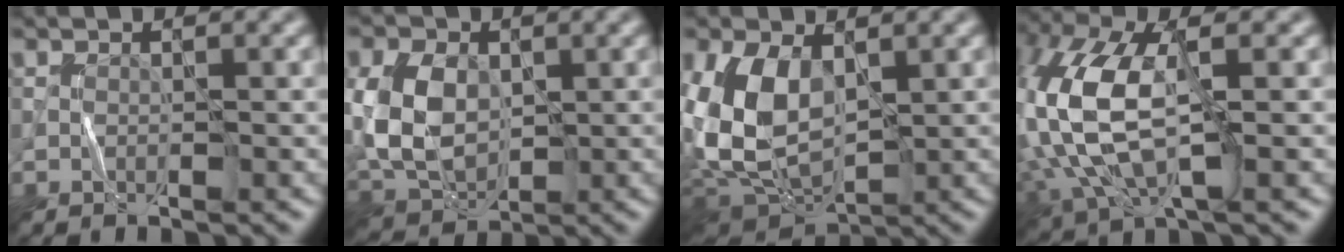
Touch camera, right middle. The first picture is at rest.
{"total": 7.5, "force": [0.6, 5.3, 5.3], "torque": [-0.132, 0.002, 0.007]}
{"total": 9.8, "force": [1.1, 6.0, 7.6], "torque": [-0.179, -0.009, 0.019]}
{"total": 11.7, "force": [0.7, 5.6, 10.3], "torque": [-0.251, 0.008, 0.005]}